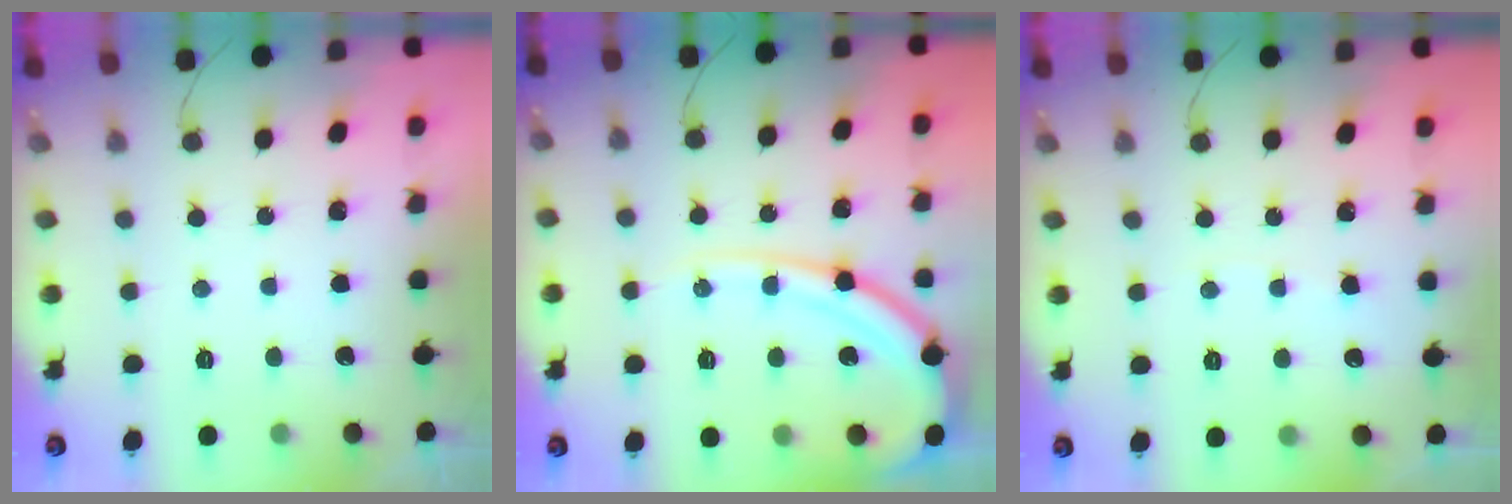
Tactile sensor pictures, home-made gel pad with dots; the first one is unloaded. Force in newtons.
{"total": 14.0, "press": 13.9, "slide": 1.4}
{"total": 2.6, "press": 2.6, "slide": 0.3}